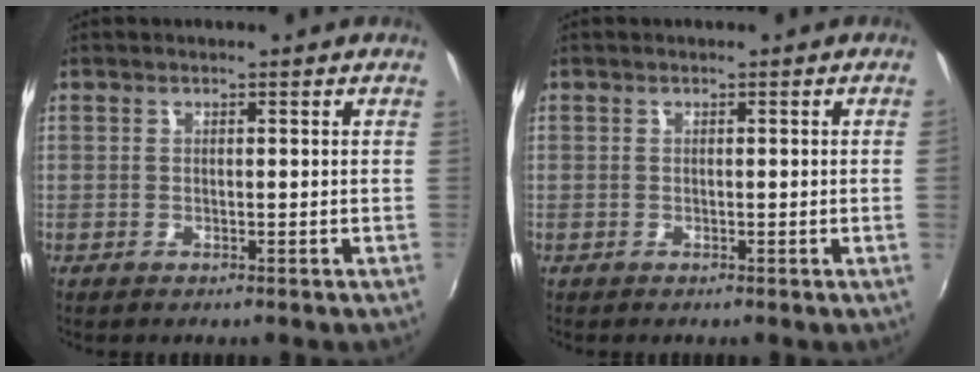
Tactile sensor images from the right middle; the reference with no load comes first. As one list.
[{"total": 0.5, "force": [0.0, -0.3, 0.4], "torque": [-0.002, -0.002, -0.001]}]